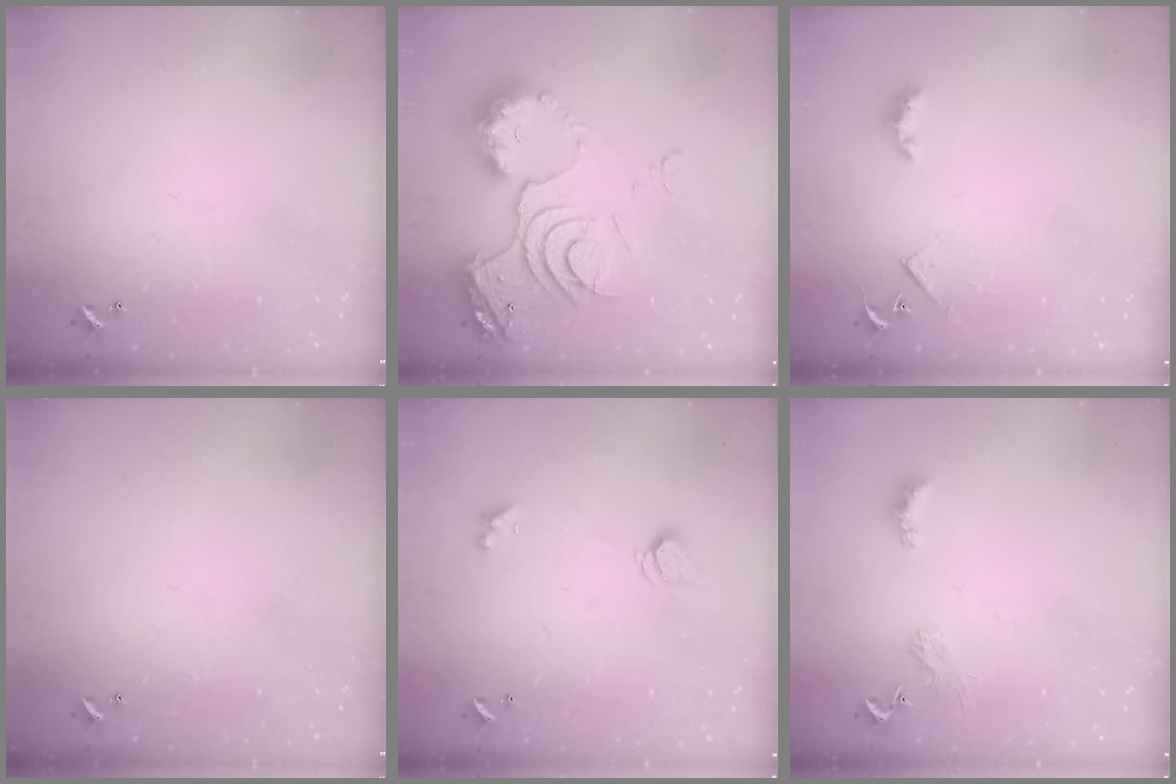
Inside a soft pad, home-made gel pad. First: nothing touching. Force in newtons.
{"total": 15.1, "press": 15.0, "slide": 1.3}
{"total": 3.6, "press": 3.6, "slide": 0.6}
{"total": 0.0}
{"total": 1.7, "press": 1.7, "slide": 0.4}
{"total": 2.4, "press": 2.3, "slide": 0.5}